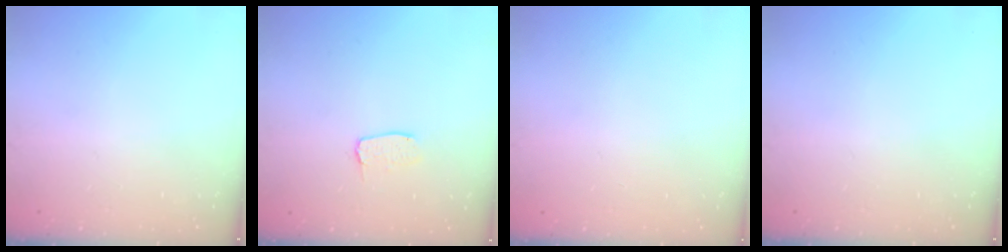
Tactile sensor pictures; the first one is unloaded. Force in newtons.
{"total": 4.9, "press": 4.9, "slide": 0.3}
{"total": 0.0}
{"total": 0.0}